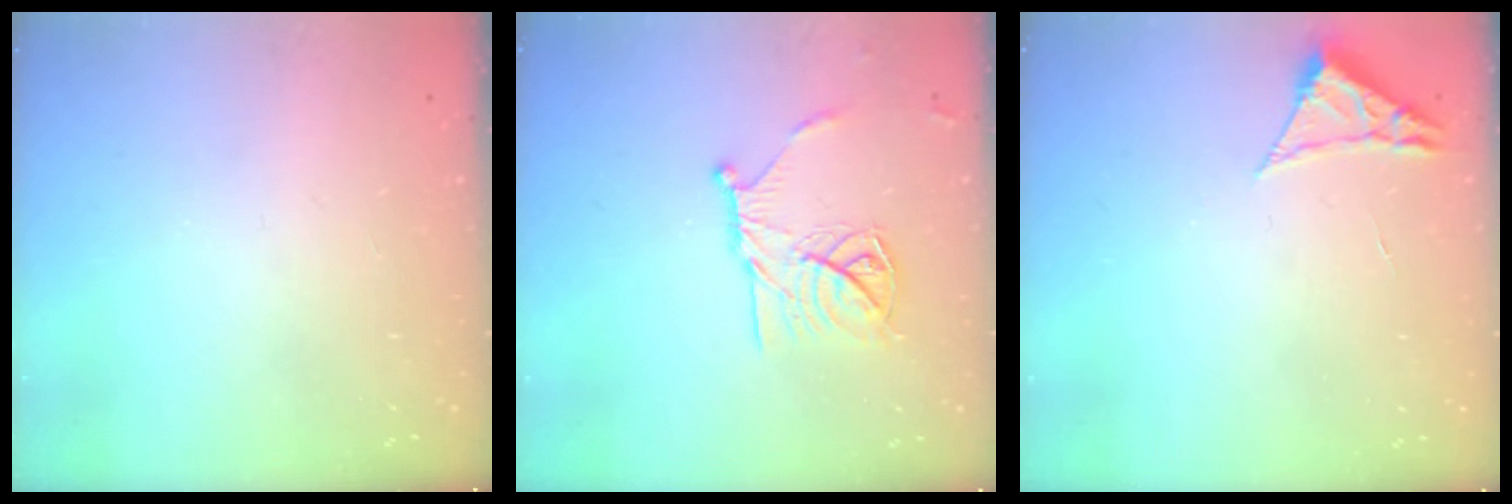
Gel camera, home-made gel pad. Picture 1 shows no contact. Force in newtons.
{"total": 14.3, "press": 14.2, "slide": 0.5}
{"total": 2.3, "press": 2.3, "slide": 0.4}